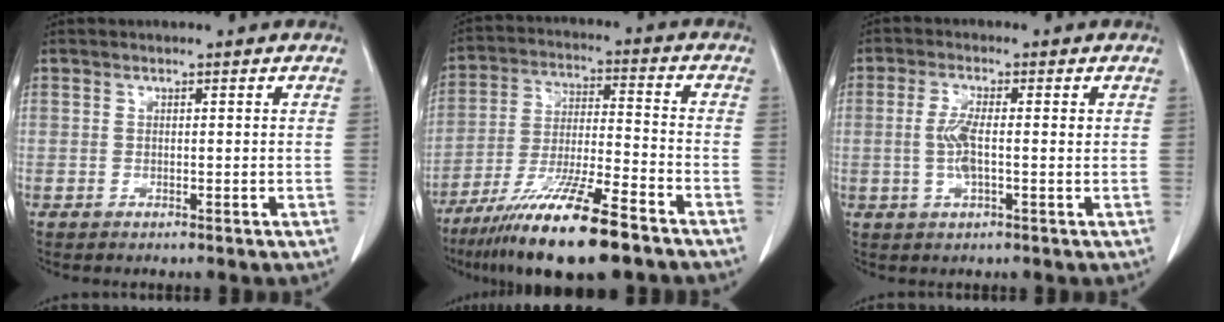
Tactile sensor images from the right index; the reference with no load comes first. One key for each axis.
{"total": 16.2, "fx": -11.1, "fy": 1.4, "fz": 11.7, "tx": -0.220, "ty": -0.042, "tz": -0.200}
{"total": 4.3, "fx": 0.0, "fy": 1.1, "fz": 4.2, "tx": -0.090, "ty": 0.005, "tz": 0.000}